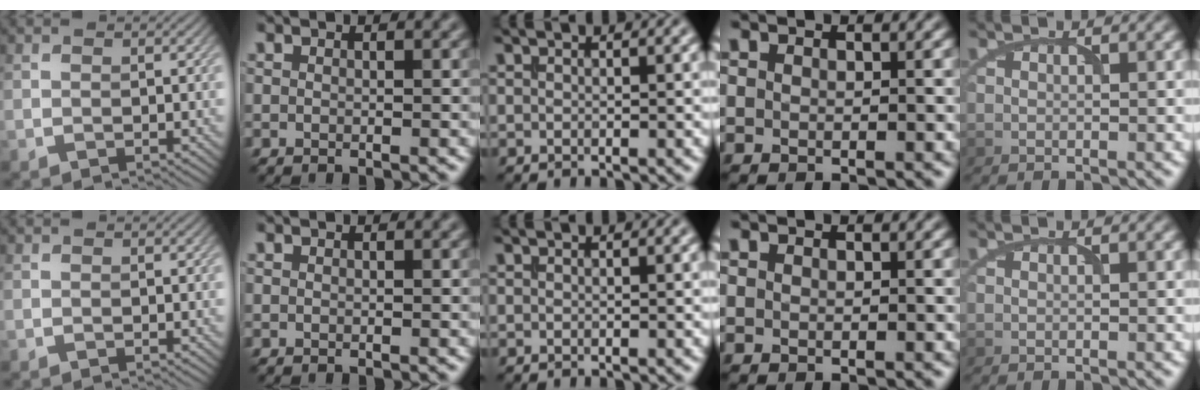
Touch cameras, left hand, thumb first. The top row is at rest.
{}